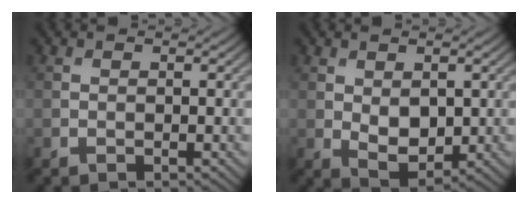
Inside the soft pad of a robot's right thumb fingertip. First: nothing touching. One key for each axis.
{"total": 4.0, "fx": 0.5, "fy": 2.5, "fz": 3.1, "tx": -0.062, "ty": -0.009, "tz": 0.017}